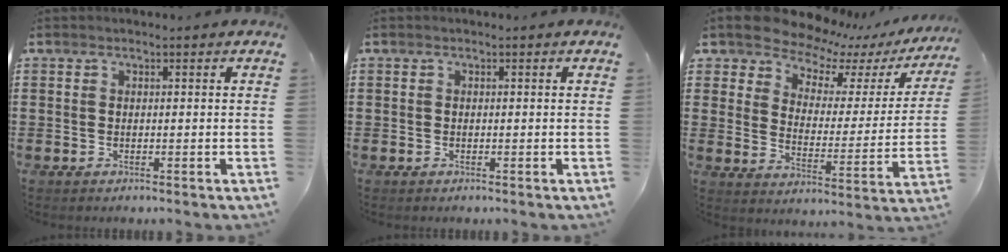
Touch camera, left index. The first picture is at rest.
{"total": 0.0}
{"total": 7.4, "force": [7.1, 1.9, 0.9], "torque": [-0.054, -0.057, 0.124]}